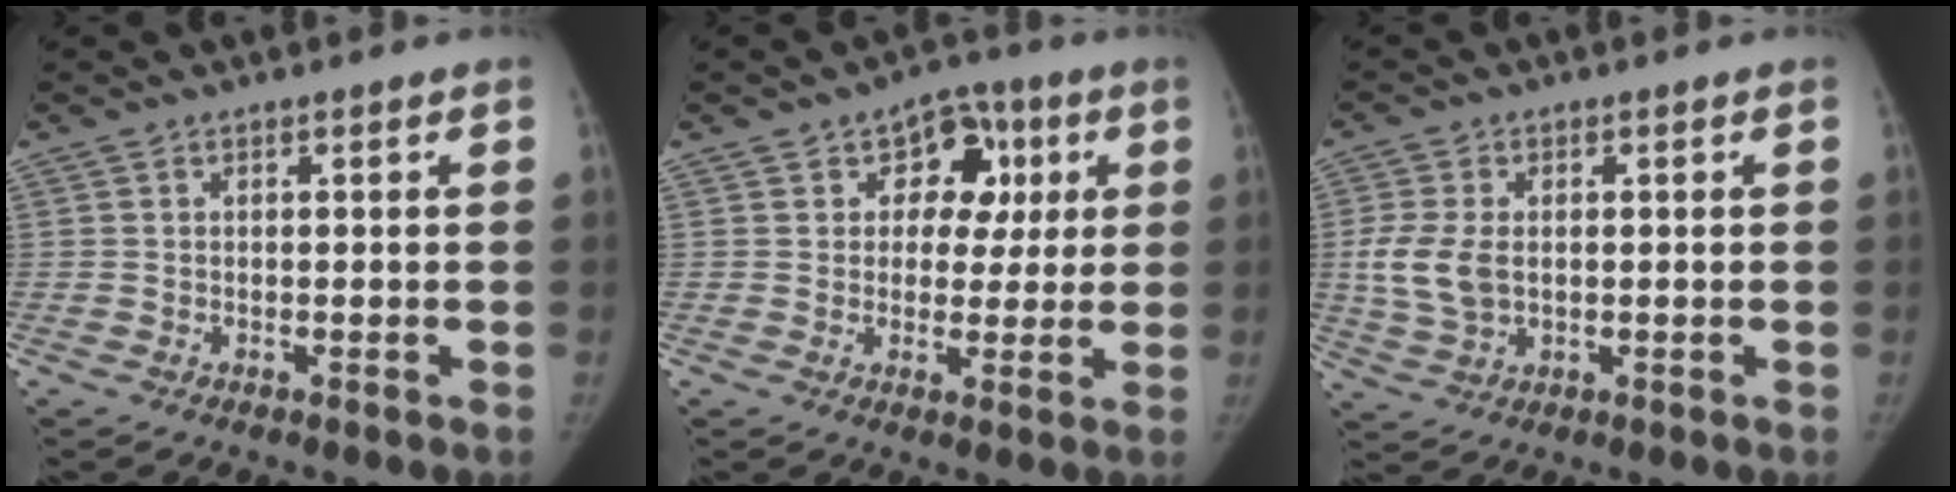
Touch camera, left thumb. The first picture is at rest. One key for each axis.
{"total": 9.1, "fx": 2.7, "fy": 6.9, "fz": 5.3, "tx": -0.015, "ty": 0.001, "tz": 0.031}
{"total": 7.5, "fx": 0.1, "fy": 5.0, "fz": 5.7, "tx": -0.122, "ty": -0.001, "tz": 0.008}